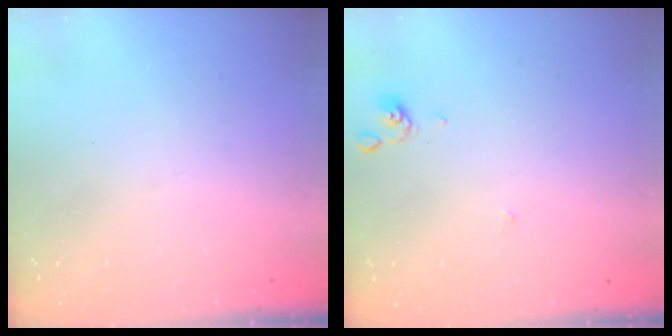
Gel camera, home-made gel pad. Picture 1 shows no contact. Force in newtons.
{"total": 1.0, "press": 1.0, "slide": 0.2}